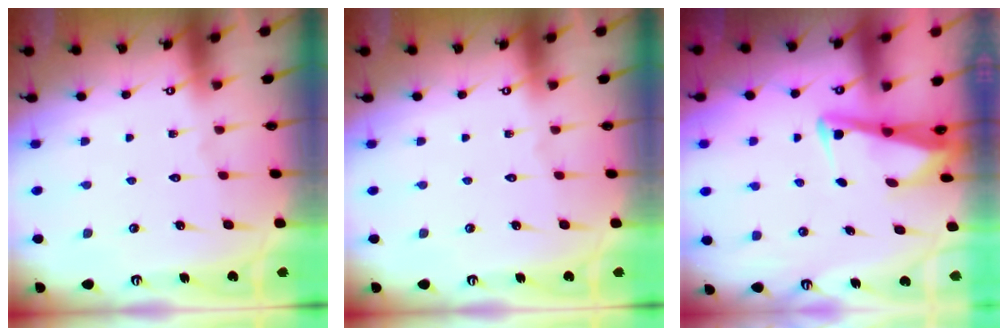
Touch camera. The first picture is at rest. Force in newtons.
{"total": 0.0}
{"total": 3.1, "press": 3.0, "slide": 0.7}